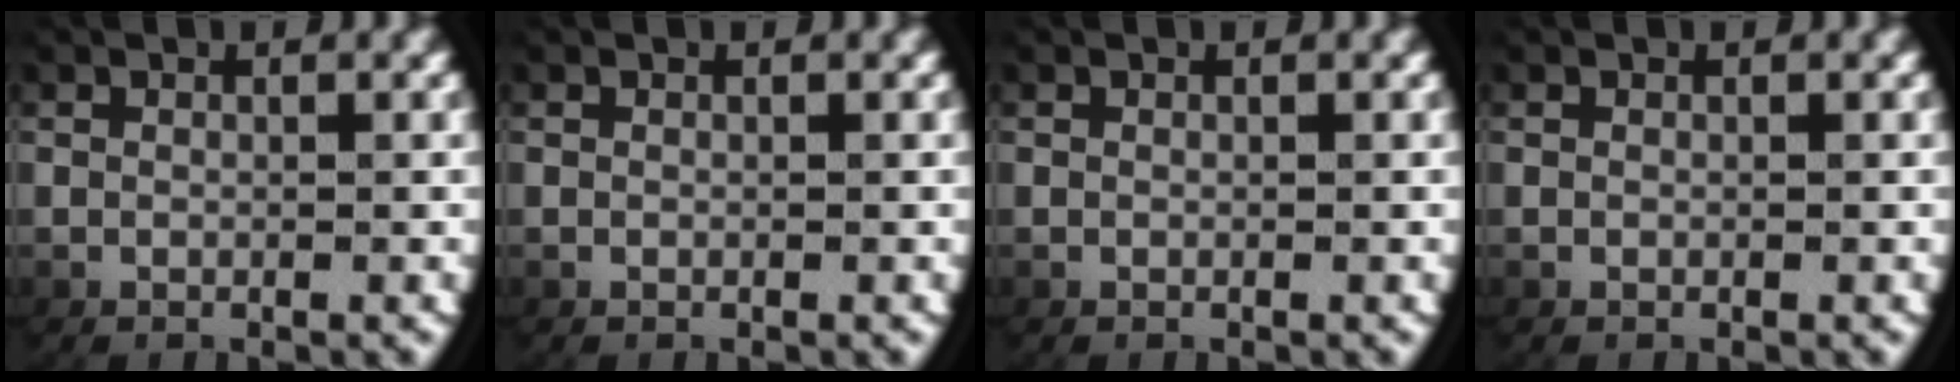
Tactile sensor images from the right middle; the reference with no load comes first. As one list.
[{"total": 0.0}, {"total": 0.0}, {"total": 0.0}]